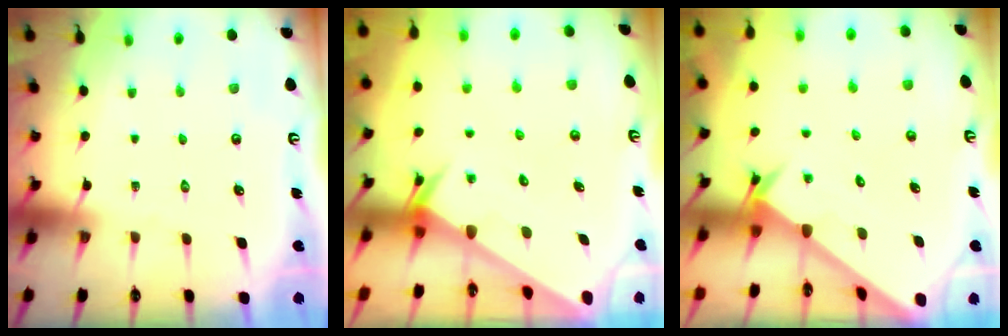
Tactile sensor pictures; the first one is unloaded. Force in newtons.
{"total": 2.3, "press": 2.3, "slide": 0.0}
{"total": 2.5, "press": 2.5, "slide": 0.2}